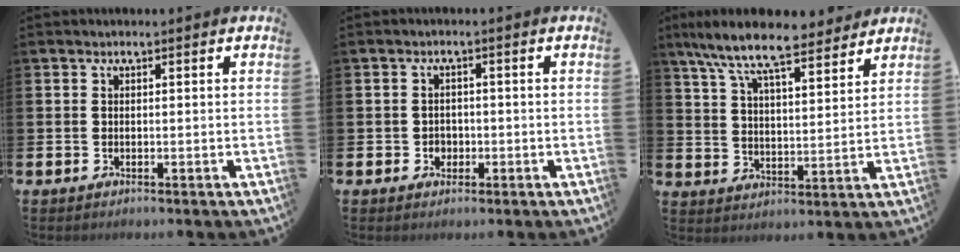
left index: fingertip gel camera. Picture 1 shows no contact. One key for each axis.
{"total": 1.7, "fx": -0.4, "fy": 1.6, "fz": 0.3, "tx": -0.002, "ty": 0.002, "tz": -0.014}
{"total": 9.9, "fx": 8.9, "fy": 1.7, "fz": 3.9, "tx": -0.104, "ty": -0.051, "tz": 0.157}